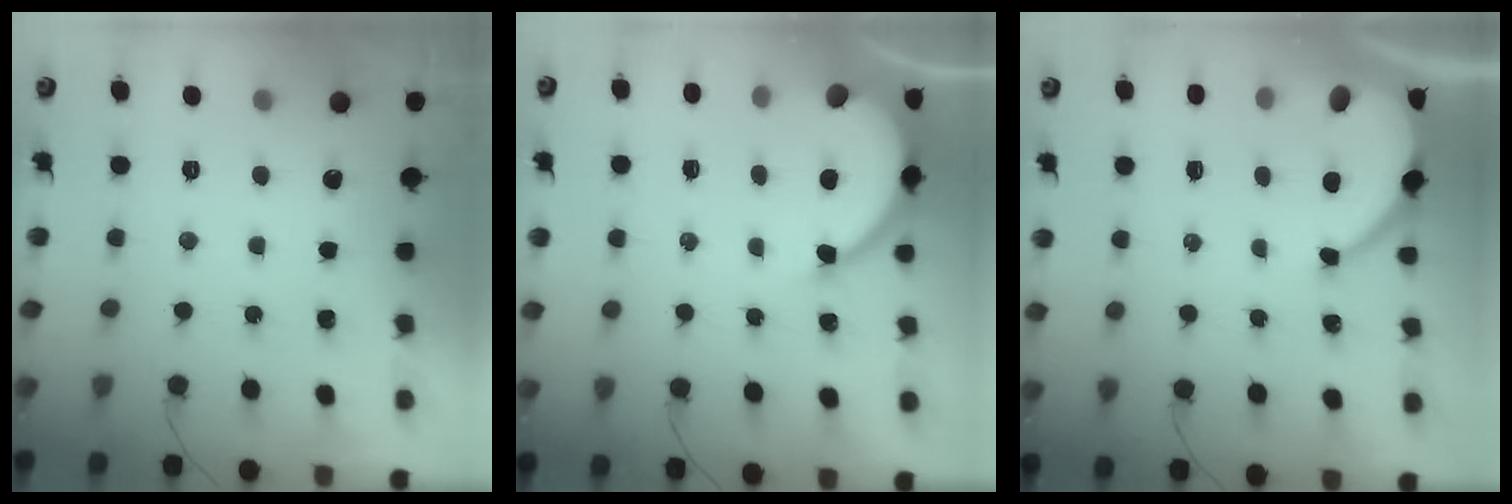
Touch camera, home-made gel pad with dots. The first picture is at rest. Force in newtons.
{"total": 9.0, "press": 8.9, "slide": 0.7}
{"total": 5.9, "press": 5.8, "slide": 0.8}